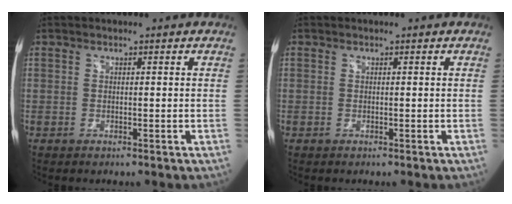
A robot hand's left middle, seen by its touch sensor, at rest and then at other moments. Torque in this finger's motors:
{"motor_torque": [0.31, -0.45, -0.06, 0.00]}